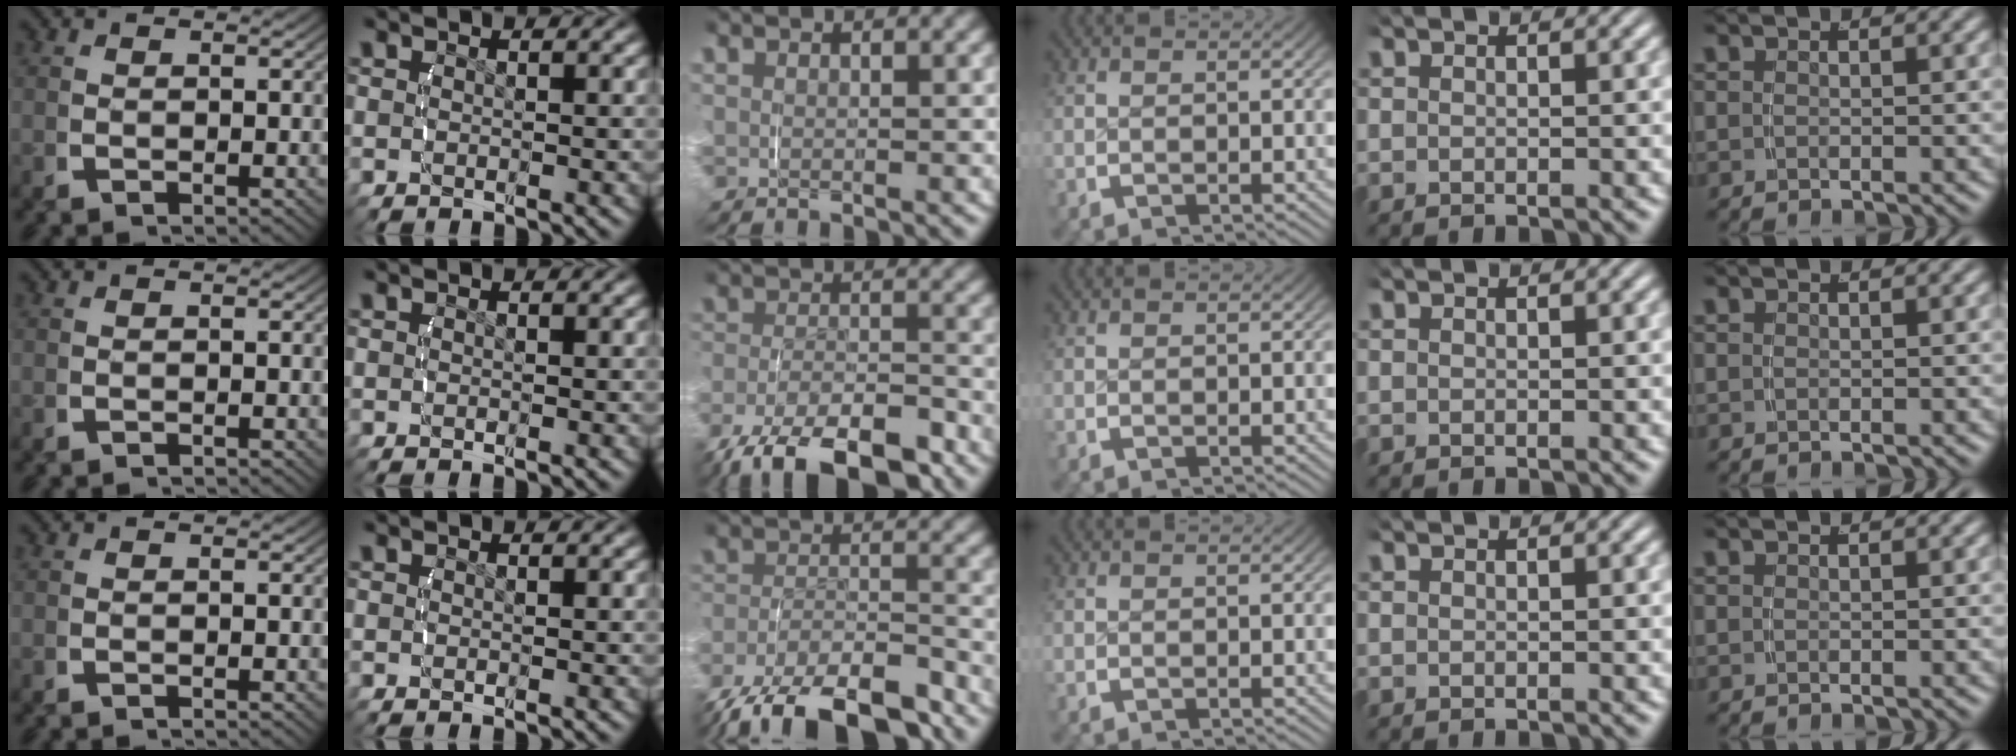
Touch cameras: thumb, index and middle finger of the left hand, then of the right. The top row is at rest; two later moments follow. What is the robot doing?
{"motion": "grasp_and_lifting", "object": "velcro strap"}